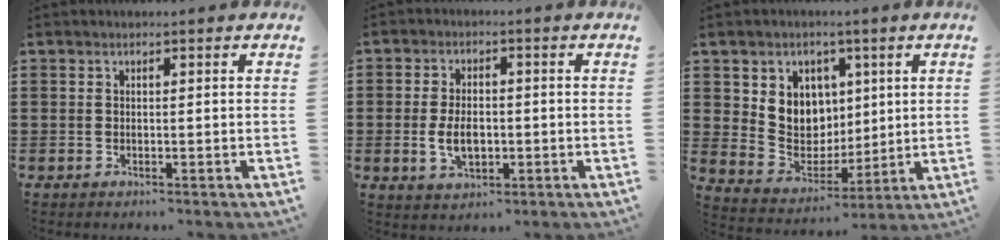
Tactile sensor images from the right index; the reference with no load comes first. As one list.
[{"total": 5.1, "force": [-0.8, 3.2, 3.9], "torque": [-0.079, -0.002, -0.019]}, {"total": 7.1, "force": [2.4, 6.7, 0.8], "torque": [-0.042, -0.018, 0.047]}]